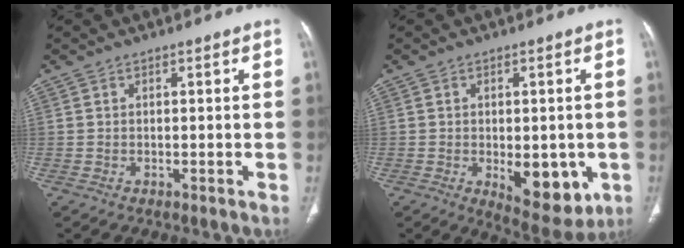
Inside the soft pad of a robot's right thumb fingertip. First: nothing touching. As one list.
[{"total": 11.0, "force": [-2.7, 5.6, 9.1], "torque": [-0.090, -0.011, -0.023]}]